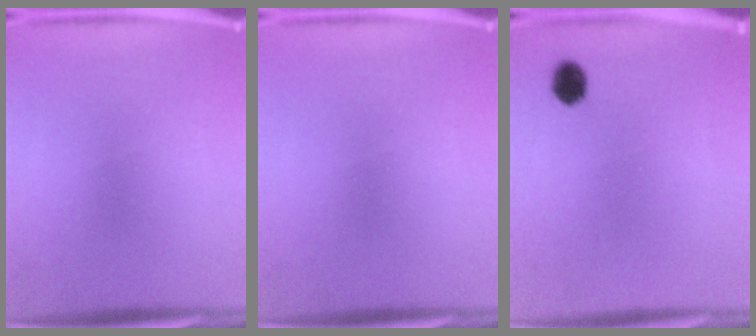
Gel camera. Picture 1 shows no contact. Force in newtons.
{"total": 0.0}
{"total": 3.3}